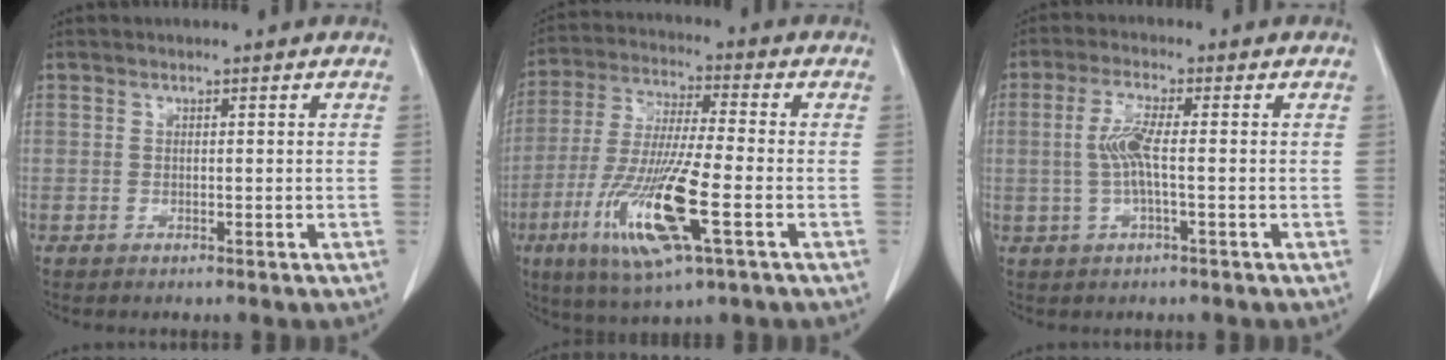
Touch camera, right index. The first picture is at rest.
{"total": 15.5, "force": [-5.4, 1.3, 14.5], "torque": [-0.300, -0.027, -0.098]}
{"total": 5.0, "force": [-0.1, 0.5, 5.0], "torque": [-0.111, 0.005, -0.005]}